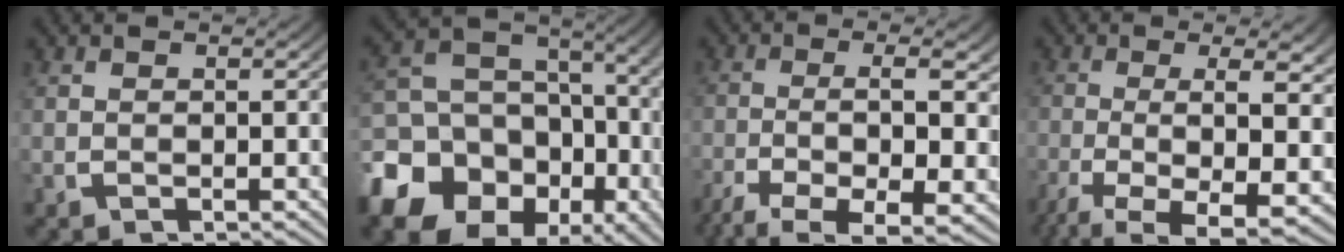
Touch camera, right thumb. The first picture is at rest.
{"total": 18.1, "force": [-6.8, 14.5, 8.2], "torque": [-0.176, -0.067, -0.103]}
{"total": 10.7, "force": [-4.9, 4.3, 8.5], "torque": [-0.151, -0.042, -0.051]}
{"total": 11.7, "force": [-5.1, 5.1, 9.2], "torque": [-0.159, -0.047, -0.051]}